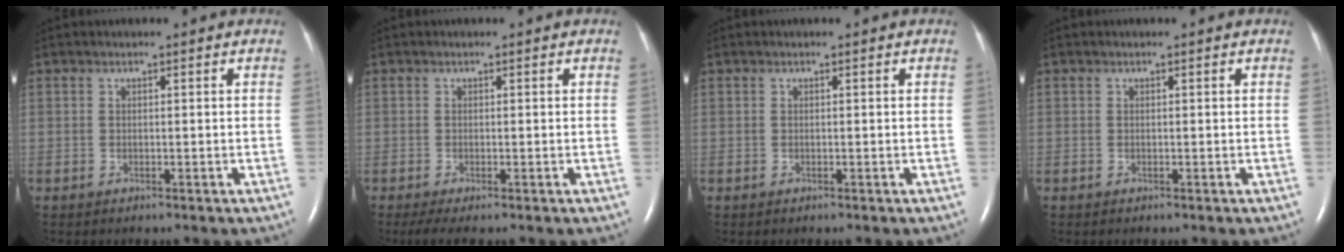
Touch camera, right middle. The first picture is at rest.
{"total": 2.0, "force": [-1.3, 0.2, 1.5], "torque": [-0.034, -0.010, -0.027]}
{"total": 0.0}
{"total": 0.0}